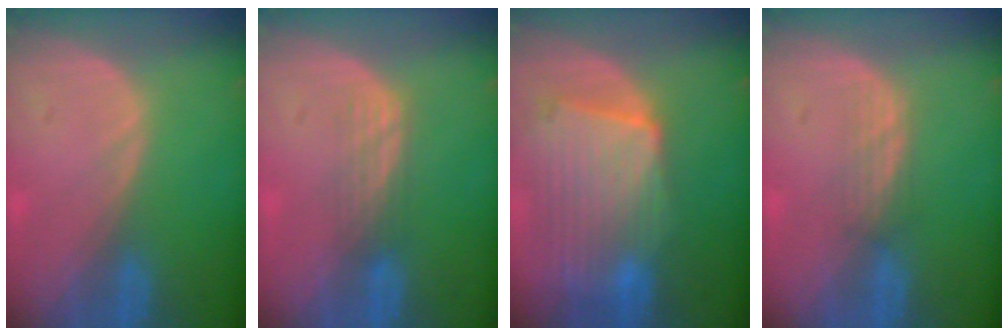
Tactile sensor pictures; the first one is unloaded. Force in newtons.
{"total": 3.1, "press": 2.6, "slide": 1.5}
{"total": 10.5, "press": 9.2, "slide": 5.1}
{"total": 2.1, "press": 2.1, "slide": 0.2}